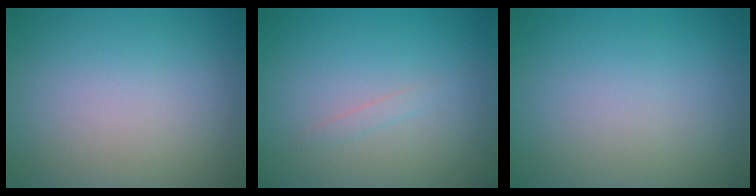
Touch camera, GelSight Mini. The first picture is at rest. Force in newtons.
{"total": 0.6, "press": 0.6, "slide": 0.0}
{"total": 0.0}